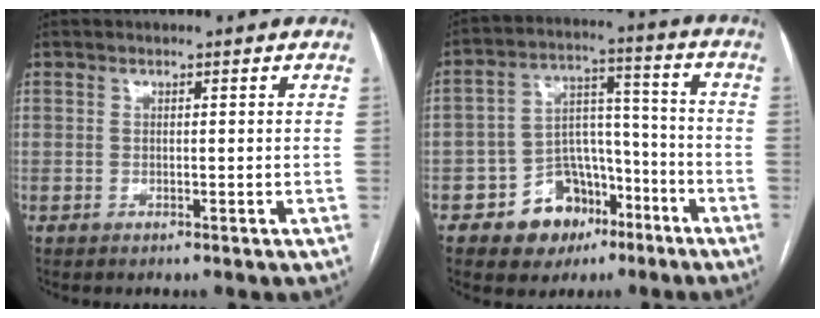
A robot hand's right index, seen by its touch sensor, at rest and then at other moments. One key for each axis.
{"total": 11.0, "fx": -6.0, "fy": 7.8, "fz": 4.8, "tx": -0.064, "ty": 0.033, "tz": -0.089}